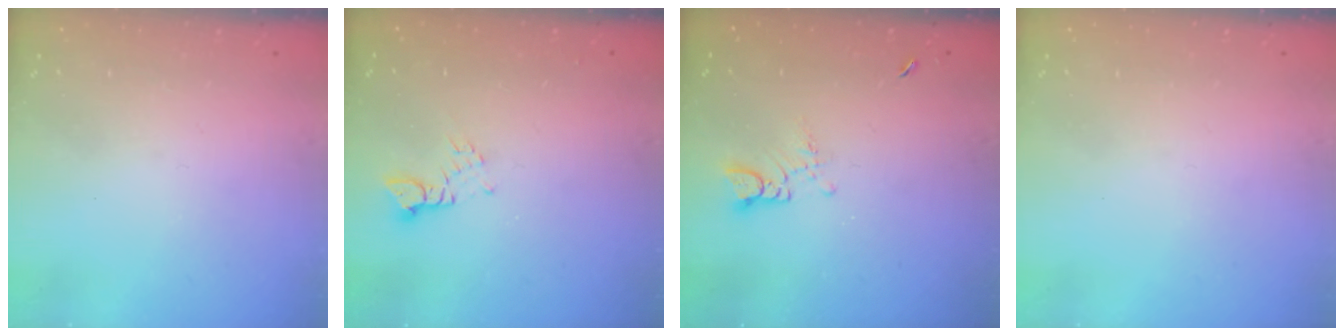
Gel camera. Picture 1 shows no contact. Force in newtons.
{"total": 2.5, "press": 2.5, "slide": 0.1}
{"total": 2.9, "press": 2.9, "slide": 0.2}
{"total": 0.0}